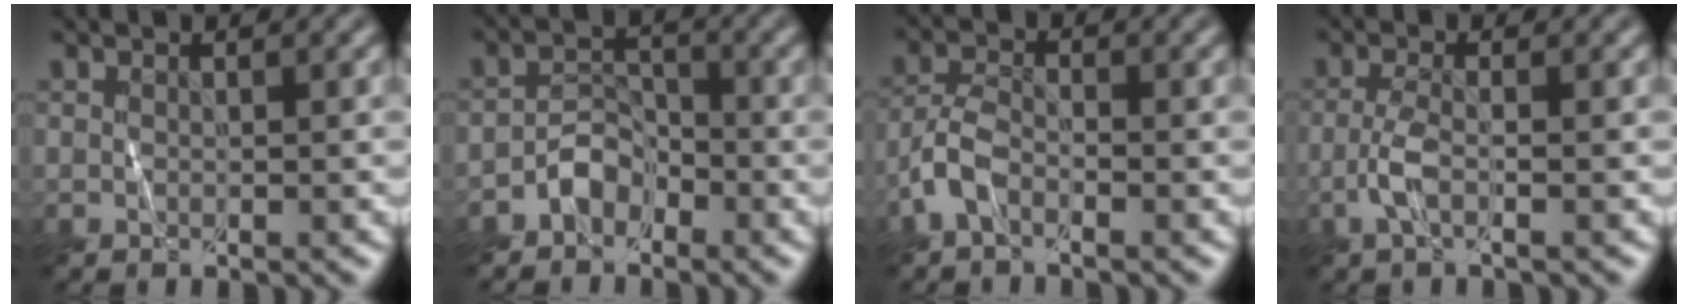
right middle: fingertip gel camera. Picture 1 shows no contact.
{"total": 2.2, "force": [-1.7, 1.4, 0.4], "torque": [-0.006, 0.015, -0.033]}
{"total": 2.6, "force": [-1.6, 1.3, 1.7], "torque": [-0.039, 0.007, -0.041]}
{"total": 2.1, "force": [-0.9, 0.6, 1.8], "torque": [-0.045, 0.005, -0.024]}